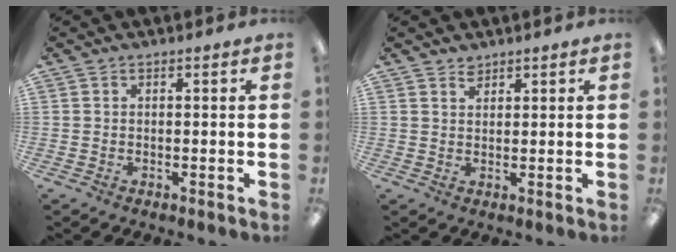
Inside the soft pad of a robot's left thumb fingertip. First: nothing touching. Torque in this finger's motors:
{"motor_torque": [-0.21, -0.10, -0.34, 0.11, 0.03]}